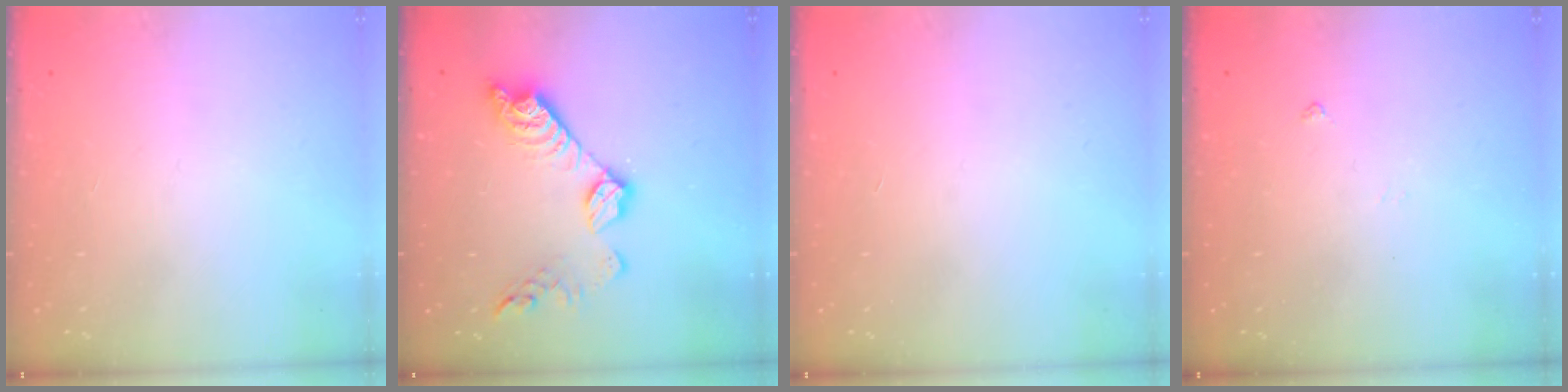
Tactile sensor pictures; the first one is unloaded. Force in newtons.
{"total": 13.2, "press": 13.2, "slide": 0.5}
{"total": 0.0}
{"total": 3.4, "press": 3.3, "slide": 0.5}